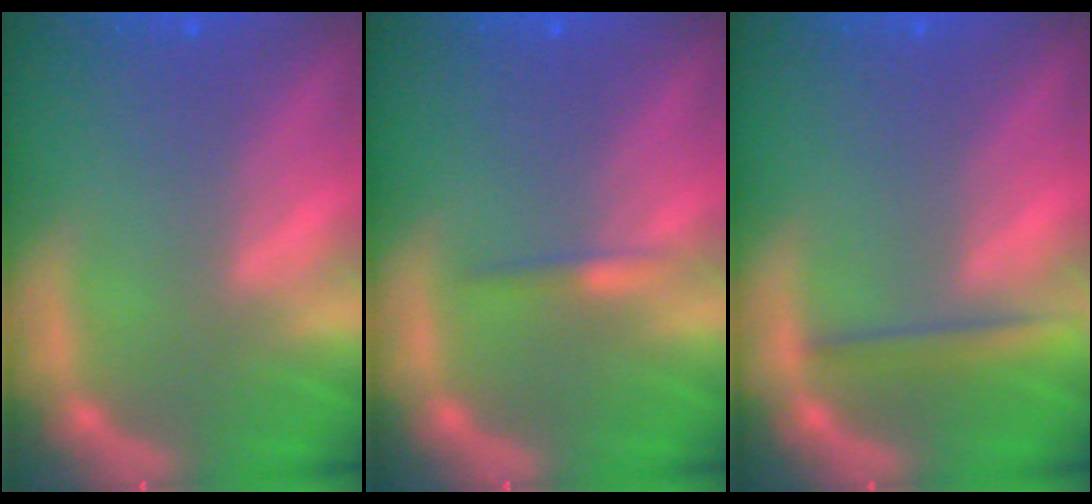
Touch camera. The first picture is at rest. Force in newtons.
{"total": 0.9}
{"total": 2.0}